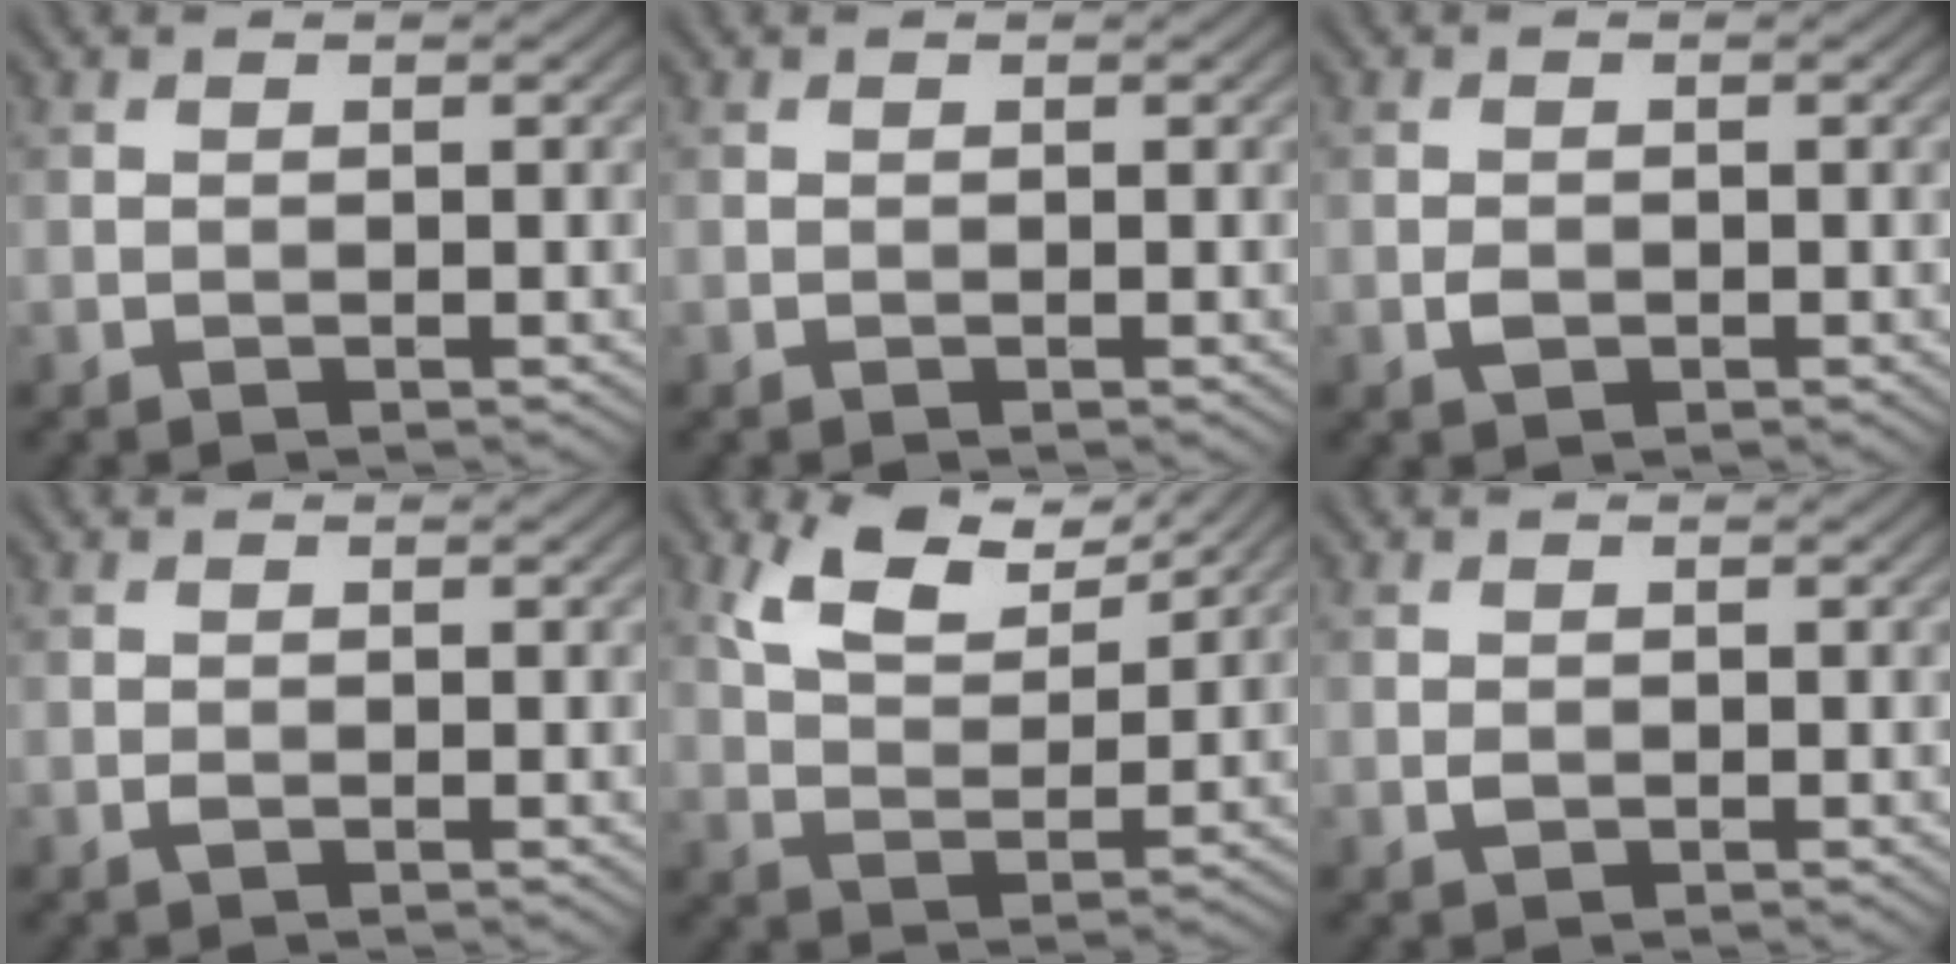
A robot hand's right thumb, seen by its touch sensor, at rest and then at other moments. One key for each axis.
{"total": 0.0}
{"total": 1.3, "fx": -0.5, "fy": 0.9, "fz": 0.8, "tx": -0.017, "ty": -0.002, "tz": -0.010}
{"total": 0.6, "fx": -0.2, "fy": 0.3, "fz": 0.4, "tx": -0.009, "ty": 0.000, "tz": -0.004}
{"total": 8.0, "fx": 5.4, "fy": 3.1, "fz": 5.0, "tx": -0.110, "ty": 0.002, "tz": 0.108}
{"total": 0.8, "fx": -0.2, "fy": 0.6, "fz": 0.5, "tx": -0.009, "ty": -0.003, "tz": -0.004}